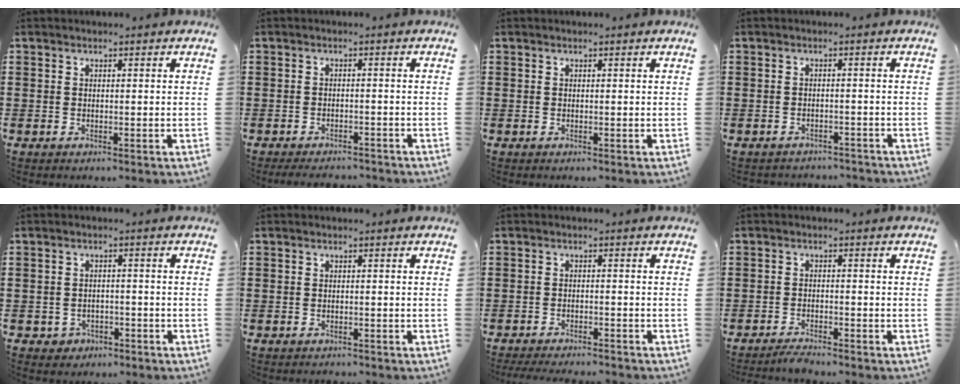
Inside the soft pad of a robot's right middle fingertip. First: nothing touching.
{"total": 2.1, "force": [-2.0, 0.1, 0.3], "torque": [-0.011, -0.004, -0.041]}
{"total": 0.0}
{"total": 1.6, "force": [-1.6, 0.2, 0.0], "torque": [-0.007, -0.001, -0.035]}
{"total": 1.6, "force": [-1.3, 1.0, 0.1], "torque": [-0.009, 0.001, -0.031]}
{"total": 0.7, "force": [-0.6, 0.1, -0.1], "torque": [-0.001, 0.000, -0.014]}
{"total": 2.5, "force": [-2.5, 0.0, 0.5], "torque": [-0.011, -0.001, -0.050]}
{"total": 2.0, "force": [-2.0, 0.0, 0.4], "torque": [-0.011, -0.001, -0.038]}